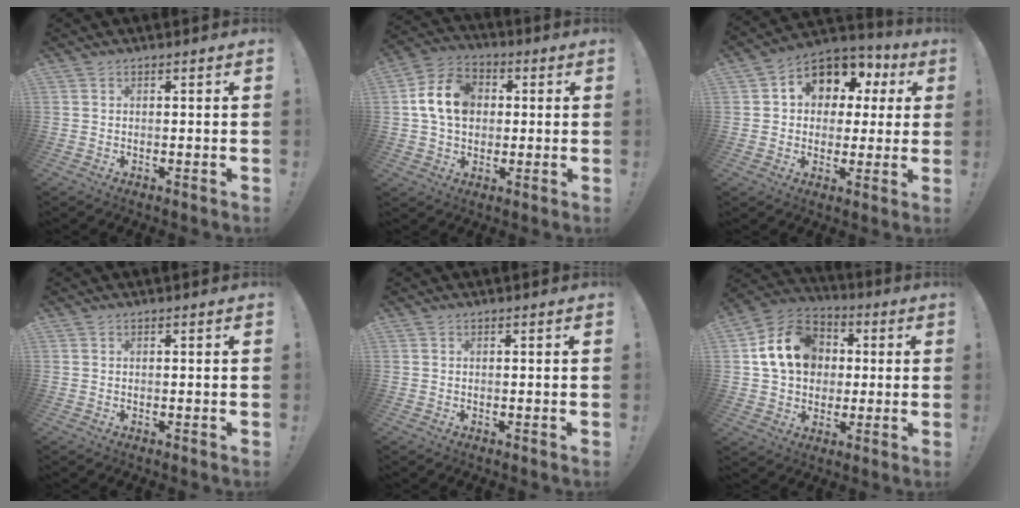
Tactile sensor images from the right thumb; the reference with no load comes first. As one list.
[{"total": 13.7, "force": [2.3, 10.4, 8.6], "torque": [-0.151, 0.010, 0.049]}, {"total": 9.9, "force": [4.2, 7.7, 4.6], "torque": [-0.066, -0.032, 0.079]}, {"total": 0.0}, {"total": 0.0}, {"total": 16.9, "force": [3.5, 13.5, 9.5], "torque": [-0.150, 0.010, 0.077]}]